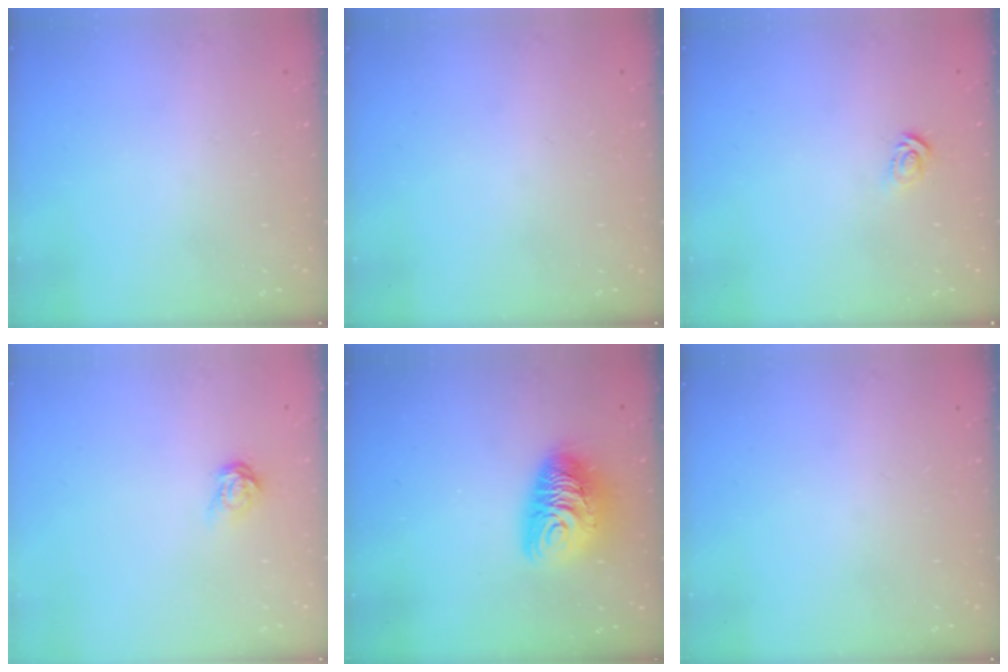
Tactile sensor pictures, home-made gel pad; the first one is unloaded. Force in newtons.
{"total": 0.0}
{"total": 2.9, "press": 2.9, "slide": 0.2}
{"total": 3.9, "press": 3.9, "slide": 0.4}
{"total": 12.7, "press": 12.6, "slide": 1.2}
{"total": 0.0}